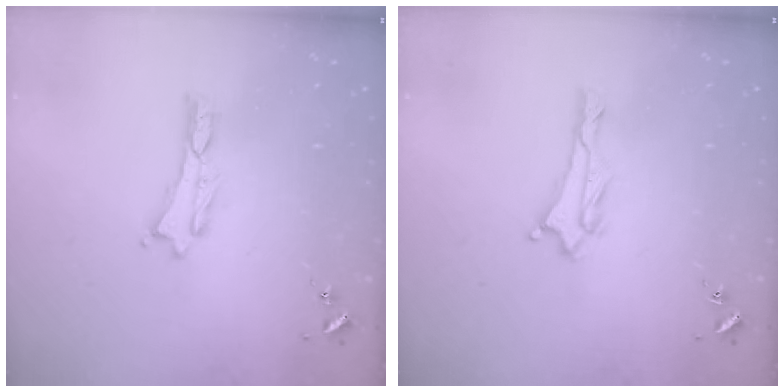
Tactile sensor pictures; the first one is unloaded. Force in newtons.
{"total": 1.4, "press": 1.4, "slide": 0.2}